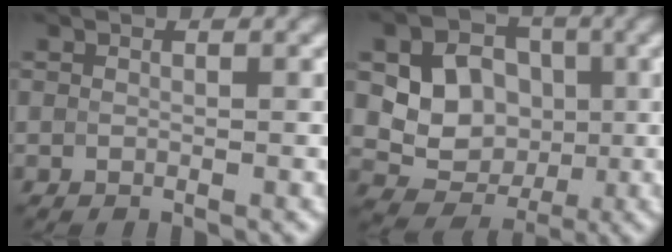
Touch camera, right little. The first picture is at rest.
{"total": 6.4, "force": [0.6, 5.5, 3.1], "torque": [-0.043, 0.000, 0.005]}